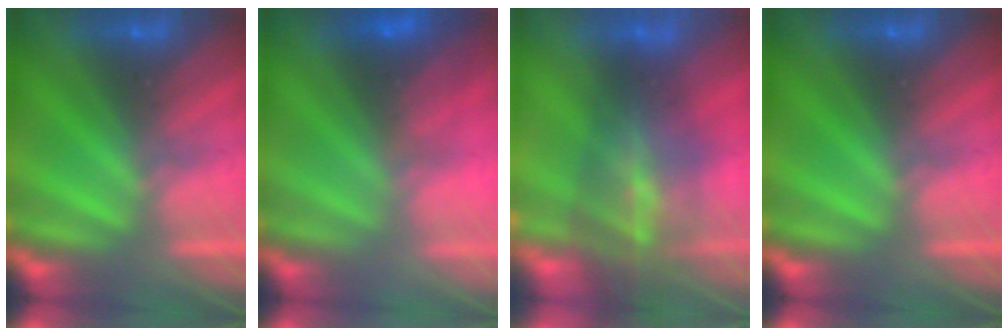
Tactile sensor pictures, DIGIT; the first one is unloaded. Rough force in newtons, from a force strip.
{"total": 2.9}
{"total": 5.8}
{"total": 0.0}